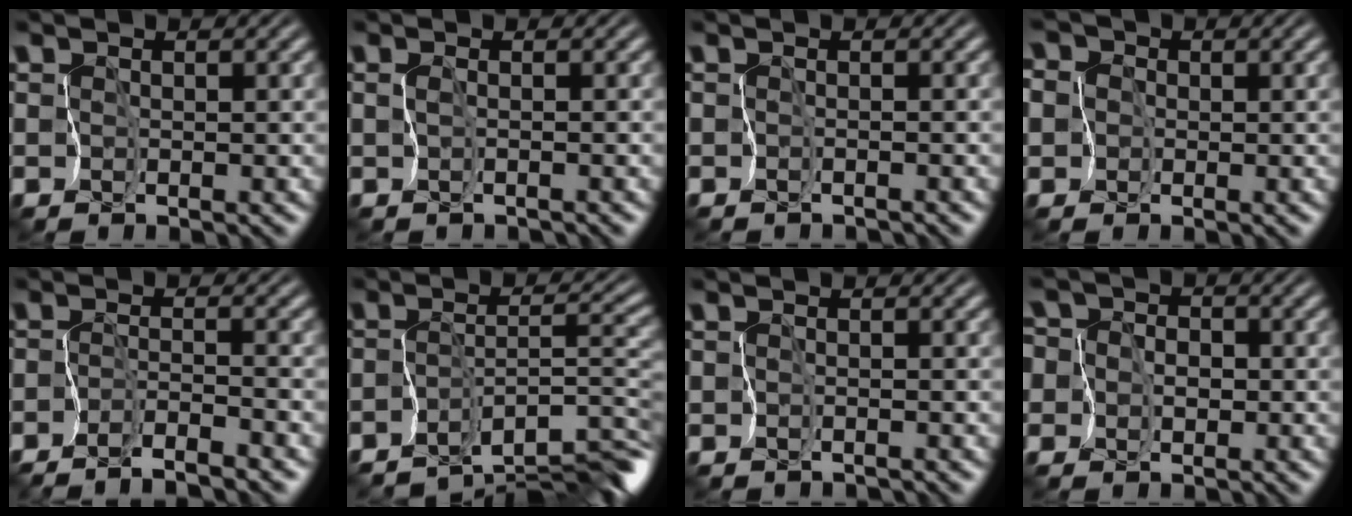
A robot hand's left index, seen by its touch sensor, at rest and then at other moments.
{"total": 0.8, "force": [-0.6, -0.3, 0.3], "torque": [-0.013, -0.005, -0.017]}
{"total": 0.9, "force": [-0.8, -0.3, -0.1], "torque": [0.004, -0.005, -0.018]}
{"total": 7.5, "force": [-0.6, 6.9, 2.9], "torque": [-0.077, 0.014, -0.064]}
{"total": 2.5, "force": [-2.1, -1.2, 0.6], "torque": [-0.021, 0.002, -0.045]}
{"total": 7.0, "force": [-5.3, 1.5, 4.4], "torque": [-0.057, -0.009, -0.089]}
{"total": 0.9, "force": [-0.9, -0.1, -0.1], "torque": [0.005, -0.006, -0.019]}
{"total": 6.7, "force": [-1.1, 6.2, 2.3], "torque": [-0.073, 0.015, -0.070]}